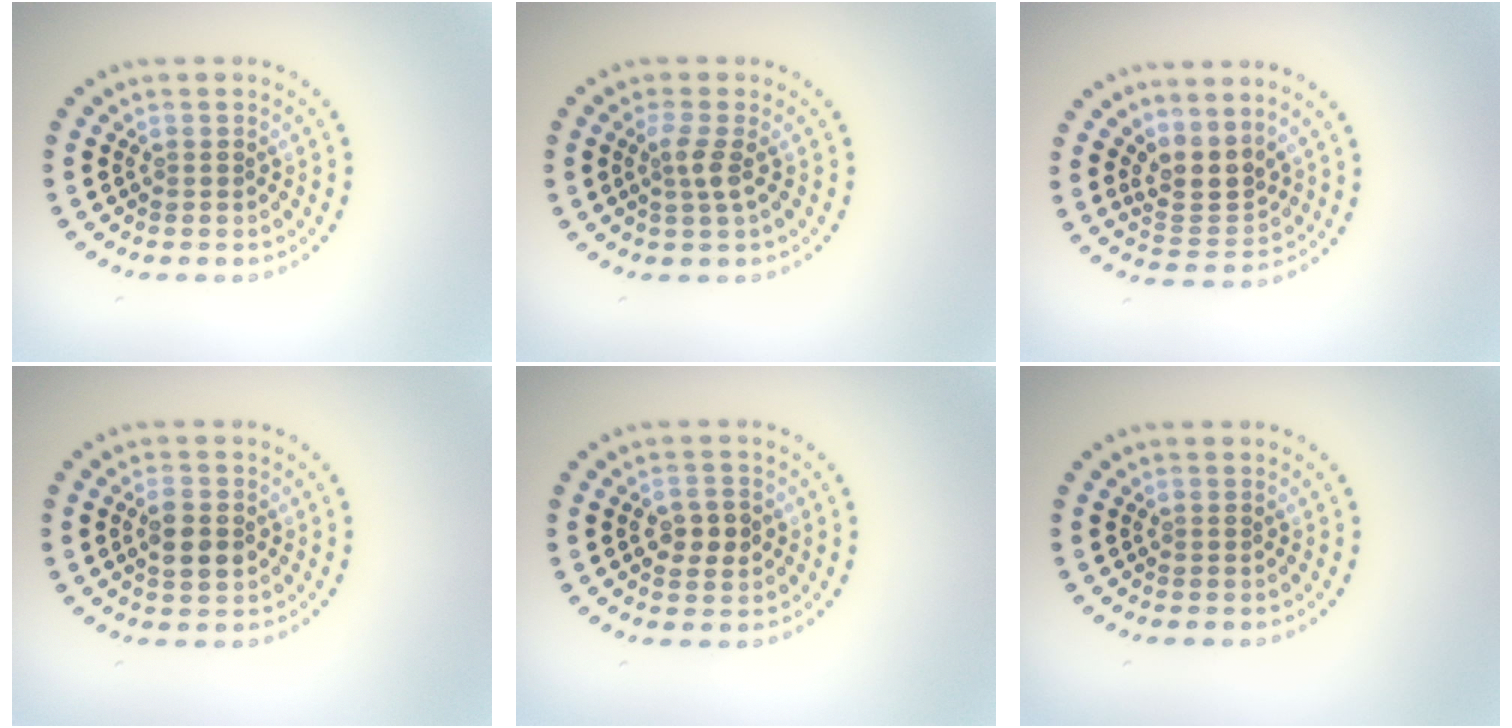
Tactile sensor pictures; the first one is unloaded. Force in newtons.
{"total": 1.8, "press": 1.3, "slide": 1.2}
{"total": 2.9, "press": 2.3, "slide": 1.9}
{"total": 2.5, "press": 2.5, "slide": 0.2}
{"total": 2.7, "press": 2.7, "slide": 0.1}
{"total": 0.0}